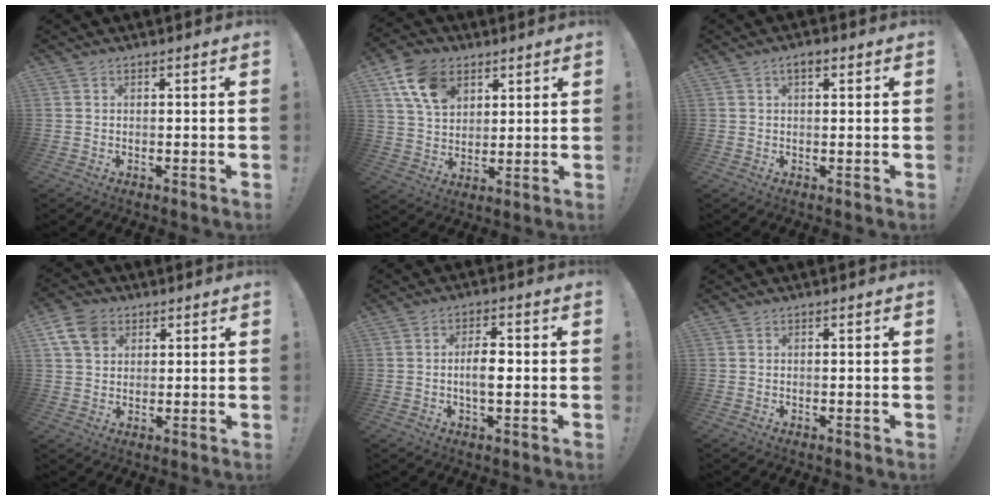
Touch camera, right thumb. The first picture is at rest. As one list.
[{"total": 13.3, "force": [6.6, 9.1, 7.0], "torque": [-0.119, -0.016, 0.130]}, {"total": 2.9, "force": [1.4, 1.3, 2.2], "torque": [-0.031, -0.001, 0.021]}, {"total": 8.9, "force": [4.1, 6.5, 4.5], "torque": [-0.082, -0.010, 0.082]}, {"total": 5.9, "force": [-0.7, 2.5, 5.3], "torque": [-0.095, 0.000, -0.021]}, {"total": 0.0}]